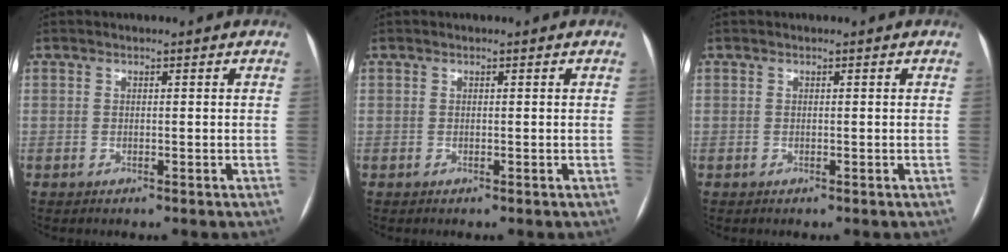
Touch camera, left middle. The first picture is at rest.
{"total": 0.0}
{"total": 0.0}